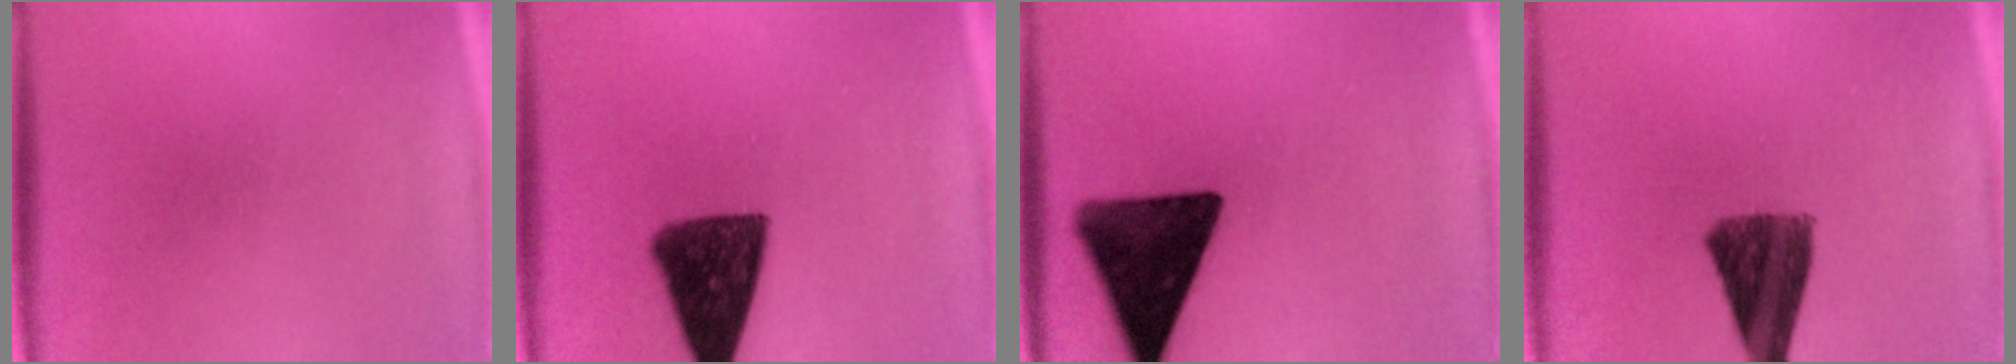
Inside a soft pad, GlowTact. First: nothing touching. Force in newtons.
{"total": 12.2}
{"total": 14.9}
{"total": 10.3}